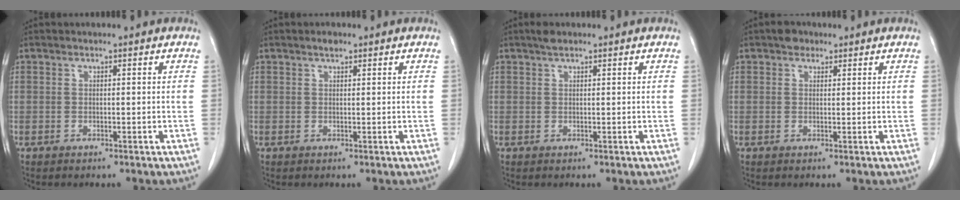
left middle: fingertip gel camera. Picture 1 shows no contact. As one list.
[{"total": 1.0, "force": [0.8, 0.4, 0.5], "torque": [-0.013, 0.002, 0.013]}, {"total": 1.4, "force": [1.1, 0.4, 0.8], "torque": [-0.019, 0.008, 0.021]}, {"total": 2.1, "force": [1.5, 1.5, 0.5], "torque": [-0.008, 0.008, 0.023]}]